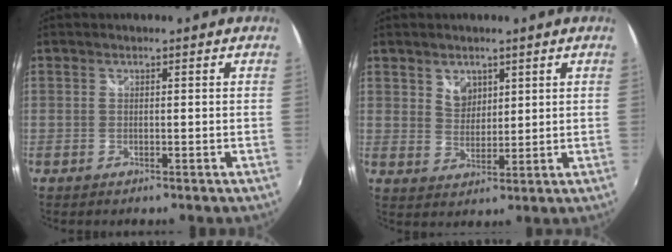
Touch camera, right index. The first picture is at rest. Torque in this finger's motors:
{"motor_torque": [0.31, 0.24, 0.28, 0.03]}